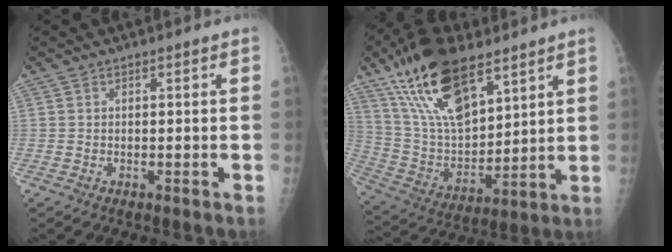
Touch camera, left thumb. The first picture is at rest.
{"total": 20.8, "force": [12.7, 9.2, 13.7], "torque": [-0.232, -0.047, 0.245]}